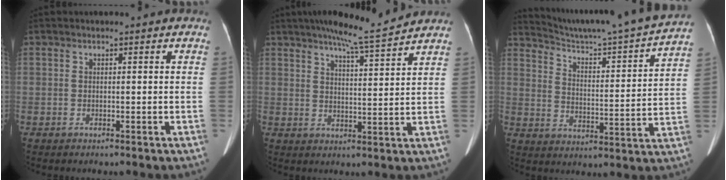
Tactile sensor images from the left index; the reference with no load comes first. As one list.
[{"total": 8.8, "force": [8.0, -0.8, 3.7], "torque": [-0.063, -0.001, 0.120]}, {"total": 19.0, "force": [18.0, -1.6, 6.1], "torque": [-0.109, -0.050, 0.250]}]